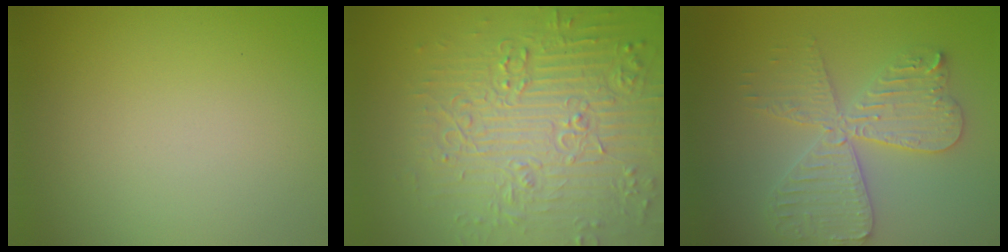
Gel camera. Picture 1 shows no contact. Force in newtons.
{"total": 8.6, "press": 6.5, "slide": 5.5}
{"total": 5.7, "press": 5.7, "slide": 0.9}